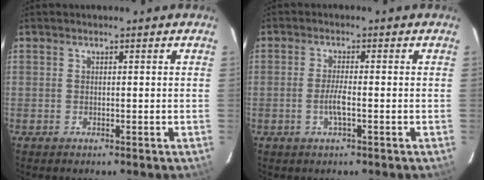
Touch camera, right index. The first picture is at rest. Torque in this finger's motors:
{"motor_torque": [0.28, 0.10, 0.17, 0.07]}